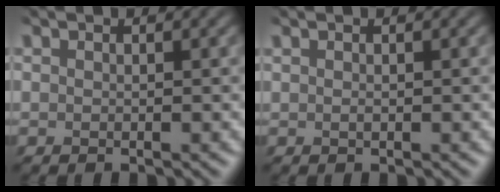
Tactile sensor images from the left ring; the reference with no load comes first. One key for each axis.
{"total": 0.8, "fx": 0.5, "fy": 0.3, "fz": 0.6, "tx": 0.001, "ty": -0.004, "tz": 0.001}